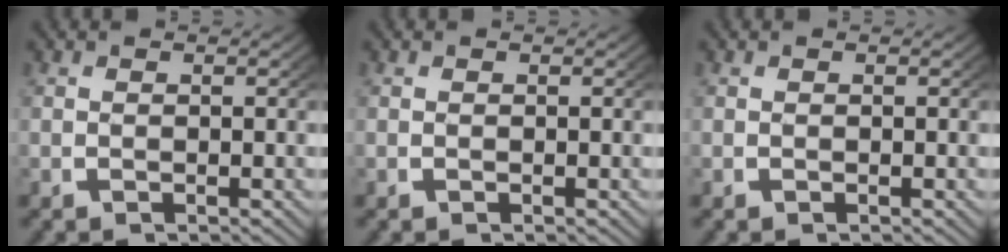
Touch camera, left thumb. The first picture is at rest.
{"total": 0.0}
{"total": 0.0}